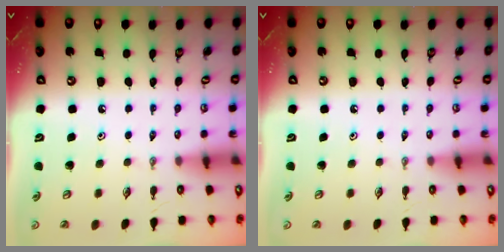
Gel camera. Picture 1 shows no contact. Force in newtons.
{"total": 0.0}